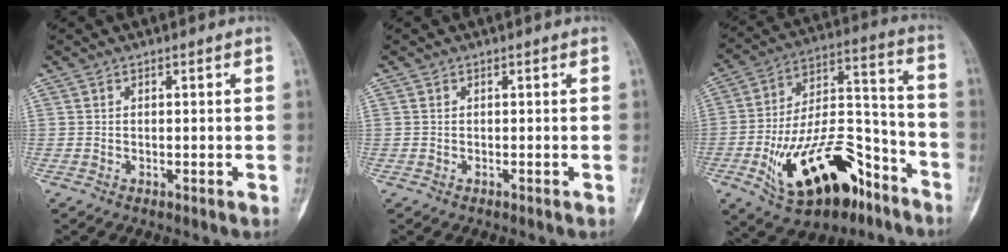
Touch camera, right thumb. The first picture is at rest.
{"total": 0.0}
{"total": 25.1, "force": [-12.4, 12.1, 18.2], "torque": [-0.310, 0.077, -0.194]}